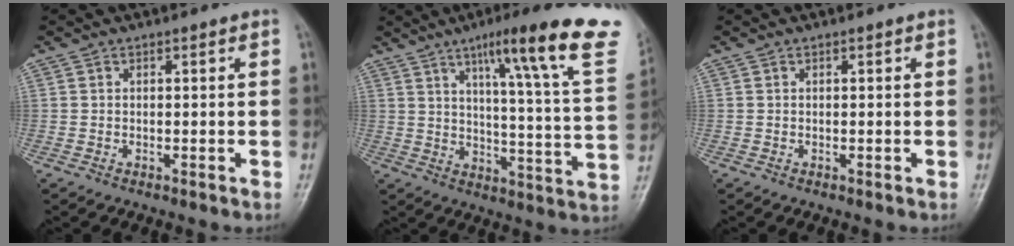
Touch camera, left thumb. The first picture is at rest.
{"total": 23.9, "force": [13.7, 2.7, 19.4], "torque": [-0.253, -0.048, 0.182]}
{"total": 0.0}